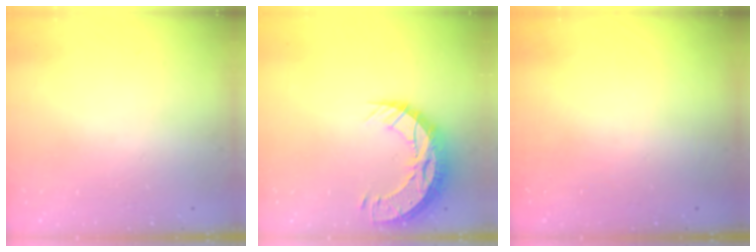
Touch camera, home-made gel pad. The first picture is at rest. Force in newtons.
{"total": 11.7, "press": 11.7, "slide": 0.8}
{"total": 0.0}